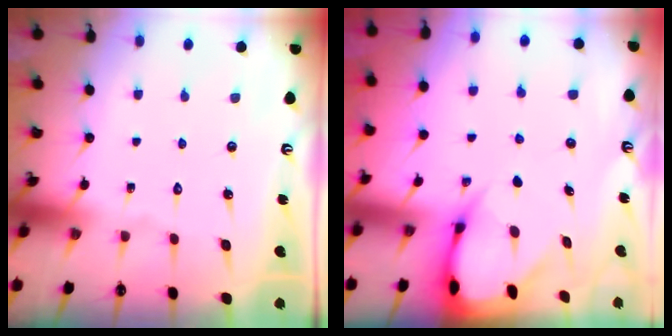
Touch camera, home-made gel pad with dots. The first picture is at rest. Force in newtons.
{"total": 4.6, "press": 4.5, "slide": 0.7}